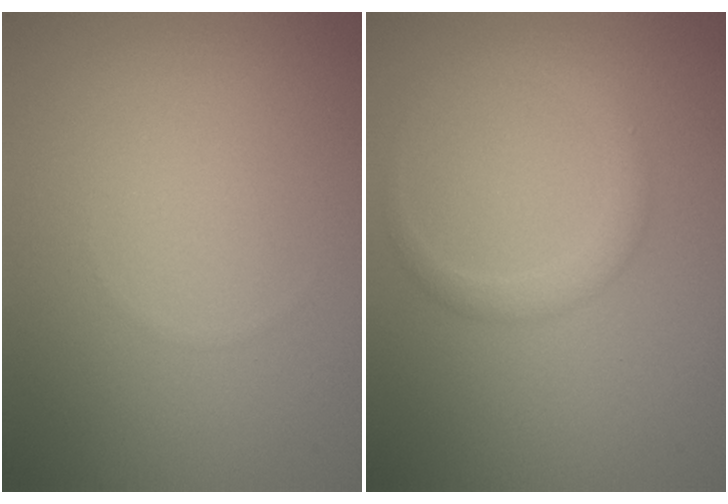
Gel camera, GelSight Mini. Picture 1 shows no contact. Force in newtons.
{"total": 2.0, "press": 2.0, "slide": 0.2}